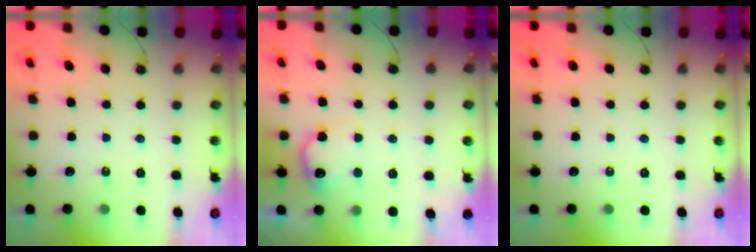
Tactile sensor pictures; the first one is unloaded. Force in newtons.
{"total": 10.7, "press": 10.7, "slide": 0.4}
{"total": 0.0}